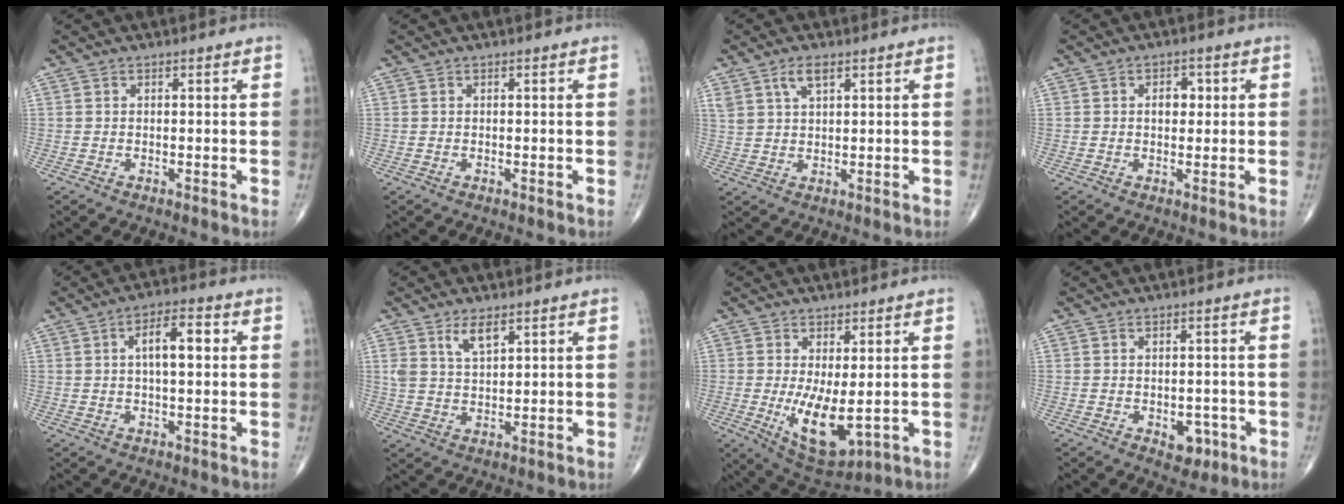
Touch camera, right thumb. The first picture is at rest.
{"total": 0.0}
{"total": 4.3, "force": [2.5, 1.8, 3.0], "torque": [-0.055, -0.006, 0.052]}
{"total": 3.4, "force": [0.6, 2.3, 2.4], "torque": [-0.020, 0.004, 0.007]}
{"total": 7.0, "force": [1.3, 2.7, 6.3], "torque": [-0.095, 0.012, 0.017]}
{"total": 4.7, "force": [2.8, 1.9, 3.3], "torque": [-0.056, -0.016, 0.057]}
{"total": 9.8, "force": [-1.1, 4.0, 8.9], "torque": [-0.141, -0.027, 0.001]}
{"total": 4.5, "force": [-1.6, 2.9, 3.0], "torque": [-0.017, 0.008, -0.014]}